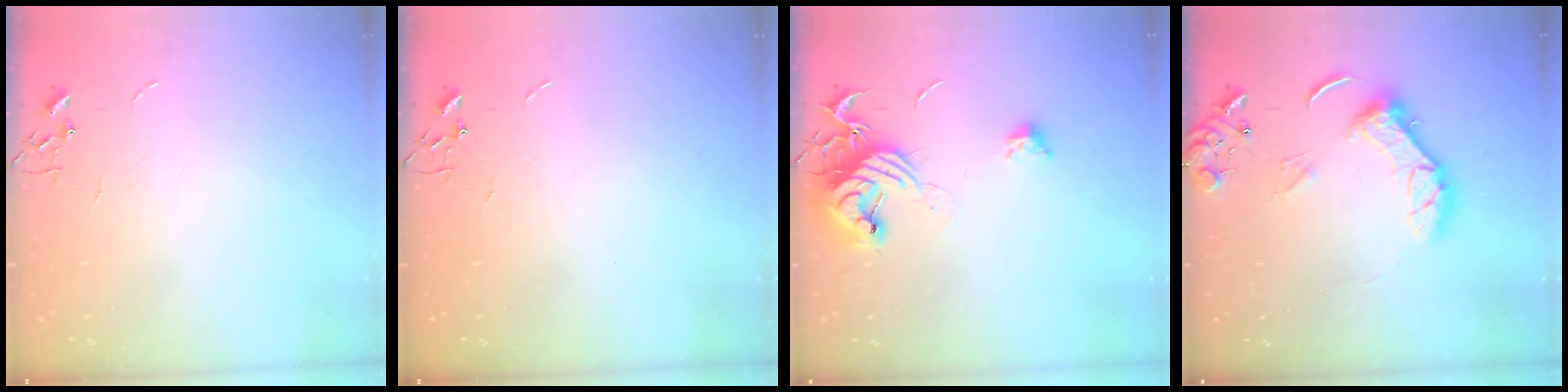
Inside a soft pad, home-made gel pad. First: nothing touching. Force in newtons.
{"total": 0.0}
{"total": 14.4, "press": 14.4, "slide": 0.8}
{"total": 13.0, "press": 12.9, "slide": 1.1}